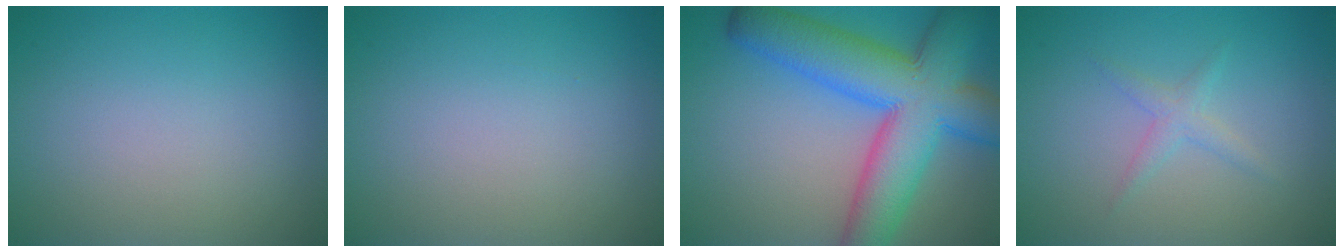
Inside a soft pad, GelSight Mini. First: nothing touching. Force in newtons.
{"total": 0.0}
{"total": 11.8, "press": 11.8, "slide": 0.3}
{"total": 1.4, "press": 1.4, "slide": 0.1}